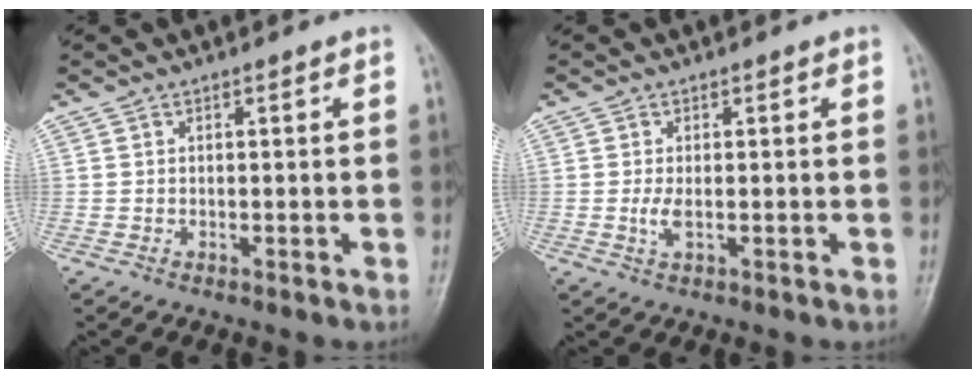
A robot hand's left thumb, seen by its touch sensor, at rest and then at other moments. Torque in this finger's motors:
{"motor_torque": [0.03, 0.04, 0.08, -0.01, 0.00]}